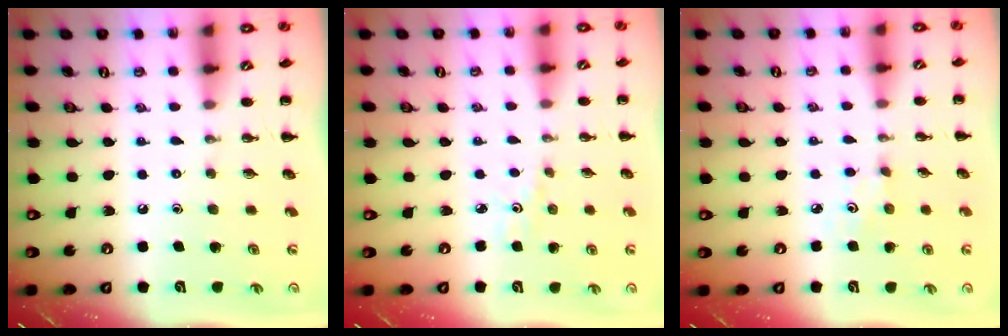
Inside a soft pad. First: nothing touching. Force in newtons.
{"total": 2.0, "press": 1.9, "slide": 0.7}
{"total": 2.6, "press": 2.5, "slide": 0.7}